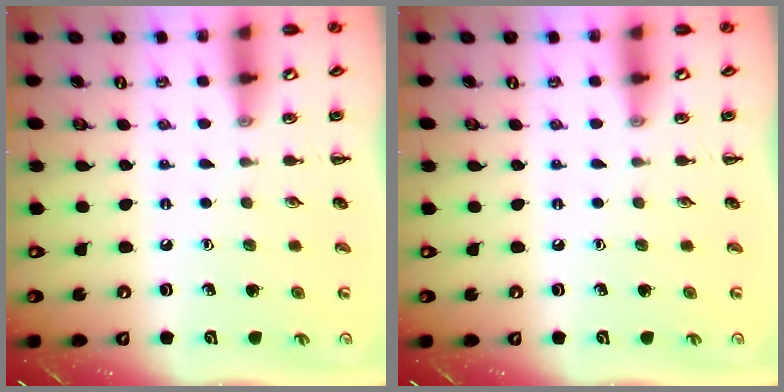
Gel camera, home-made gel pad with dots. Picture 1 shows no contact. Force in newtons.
{"total": 0.0}